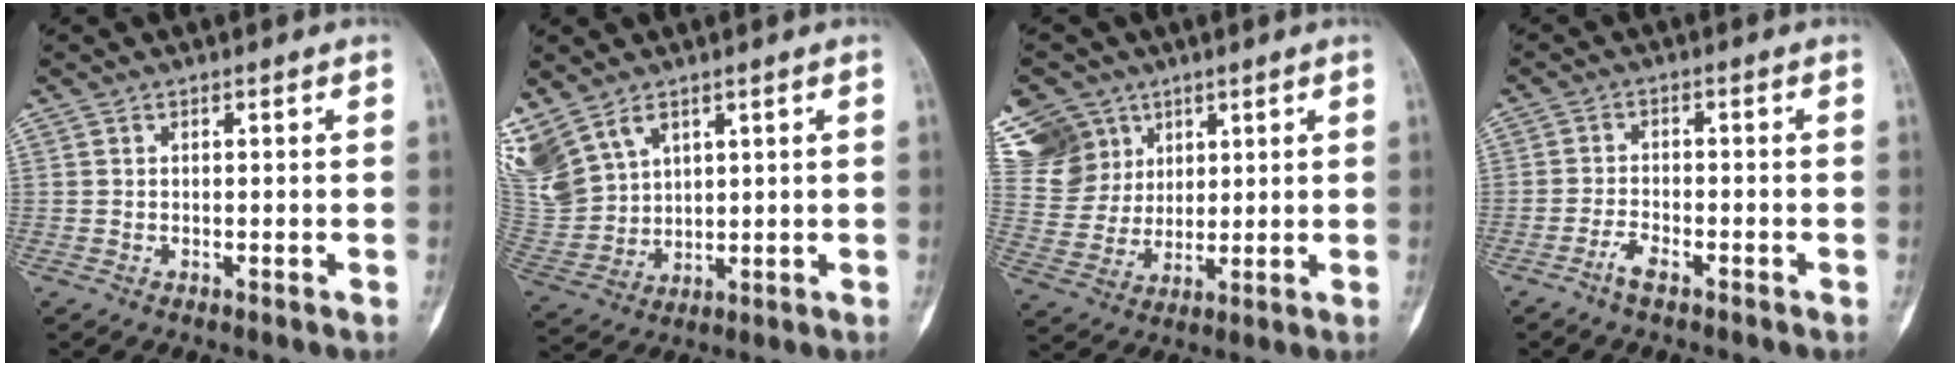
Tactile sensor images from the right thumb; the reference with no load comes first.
{"total": 15.3, "force": [8.0, 10.3, 8.1], "torque": [-0.199, -0.006, 0.186]}
{"total": 14.3, "force": [7.8, 11.5, 3.6], "torque": [-0.048, -0.010, 0.165]}
{"total": 2.9, "force": [-2.2, 0.9, 1.7], "torque": [-0.038, 0.013, -0.046]}